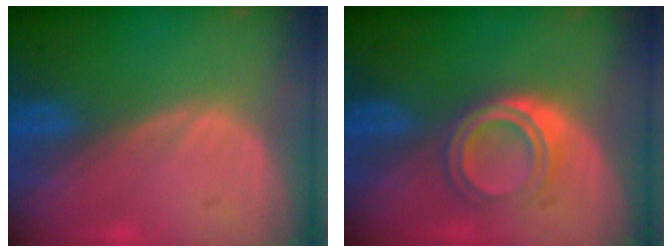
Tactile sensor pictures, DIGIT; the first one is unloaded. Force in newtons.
{"total": 5.3, "press": 4.5, "slide": 2.6}